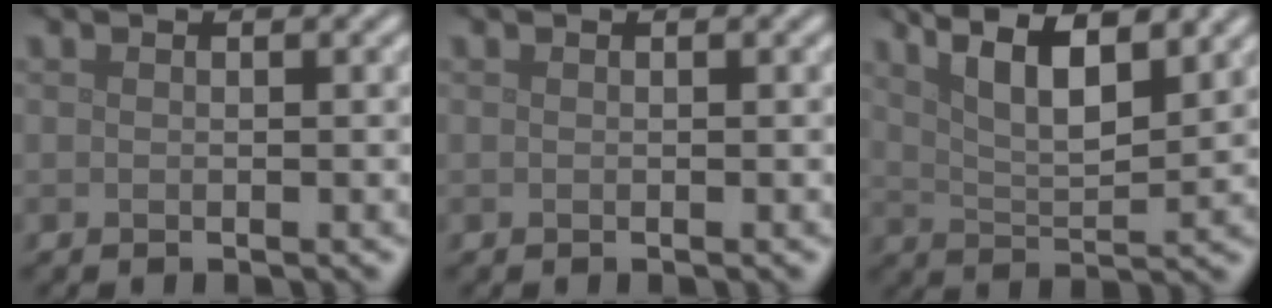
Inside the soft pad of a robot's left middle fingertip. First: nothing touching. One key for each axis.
{"total": 0.0}
{"total": 8.0, "fx": 5.2, "fy": 2.4, "fz": 5.7, "tx": -0.084, "ty": 0.020, "tz": 0.064}